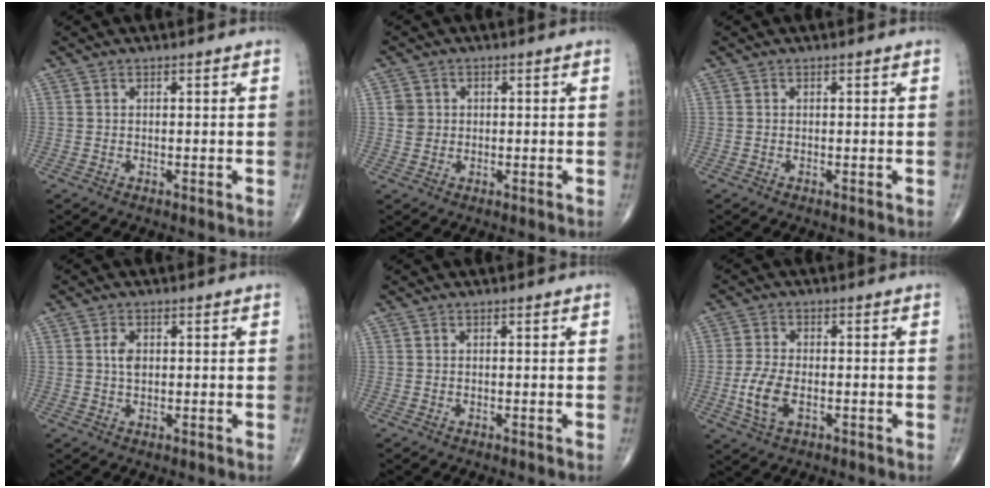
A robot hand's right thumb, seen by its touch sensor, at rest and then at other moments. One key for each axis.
{"total": 2.7, "fx": 0.4, "fy": 2.5, "fz": 0.9, "tx": -0.002, "ty": 0.002, "tz": 0.008}
{"total": 0.0}
{"total": 2.6, "fx": 0.5, "fy": 1.6, "fz": 2.0, "tx": -0.036, "ty": 0.000, "tz": 0.008}
{"total": 0.0}
{"total": 6.5, "fx": -1.7, "fy": 3.5, "fz": 5.2, "tx": -0.117, "ty": 0.001, "tz": -0.032}